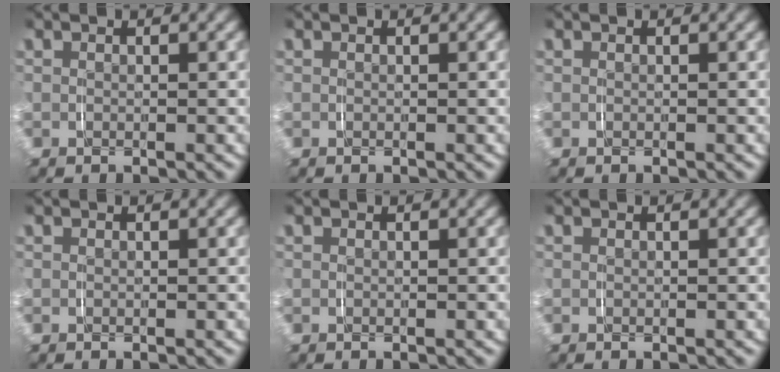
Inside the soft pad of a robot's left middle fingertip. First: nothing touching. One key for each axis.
{"total": 0.0}
{"total": 0.0}
{"total": 0.0}
{"total": 0.0}
{"total": 0.0}